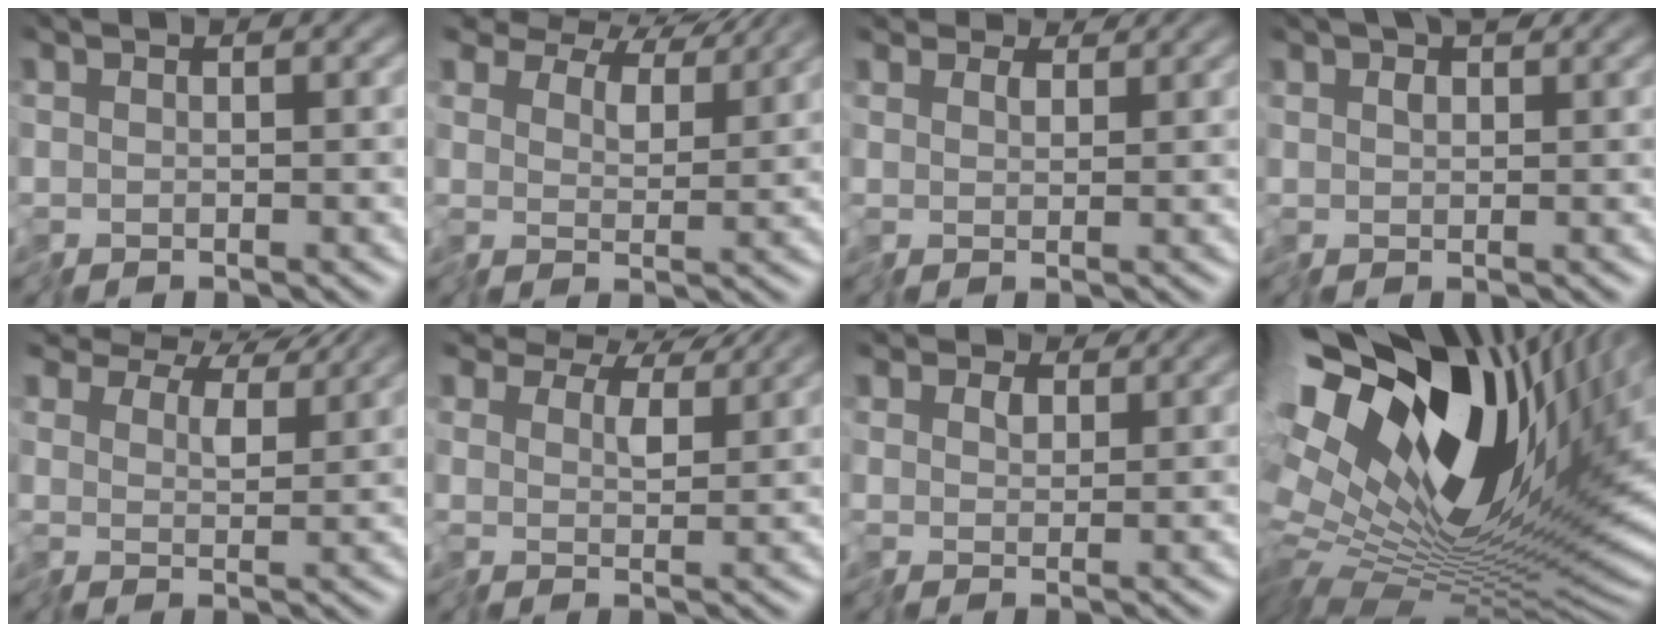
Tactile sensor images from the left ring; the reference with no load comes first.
{"total": 9.1, "force": [7.4, 4.0, 3.3], "torque": [-0.094, 0.011, 0.117]}
{"total": 2.0, "force": [1.6, 1.0, 0.5], "torque": [-0.016, 0.003, 0.020]}
{"total": 2.9, "force": [1.5, 1.5, 1.9], "torque": [-0.034, 0.010, 0.020]}
{"total": 8.3, "force": [6.9, 3.4, 3.1], "torque": [-0.080, 0.011, 0.101]}
{"total": 7.4, "force": [5.7, 3.6, 3.1], "torque": [-0.079, 0.011, 0.082]}
{"total": 2.0, "force": [1.3, 1.4, 0.6], "torque": [-0.023, 0.000, 0.014]}
{"total": 18.0, "force": [4.4, 8.3, 15.4], "torque": [-0.268, -0.018, 0.089]}